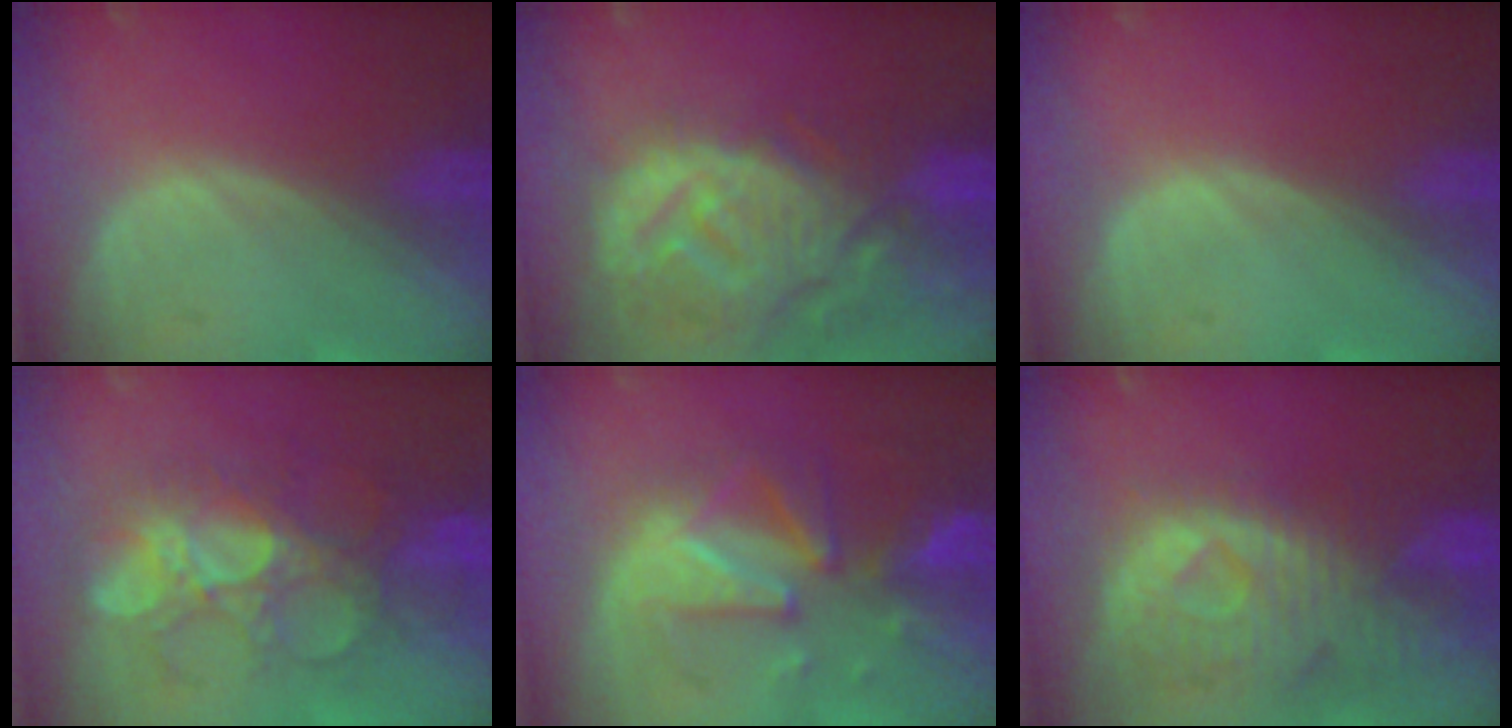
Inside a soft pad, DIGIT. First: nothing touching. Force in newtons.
{"total": 13.0, "press": 11.4, "slide": 6.3}
{"total": 0.0}
{"total": 8.9, "press": 8.8, "slide": 1.7}
{"total": 10.0, "press": 8.9, "slide": 4.6}
{"total": 11.0, "press": 9.7, "slide": 5.2}